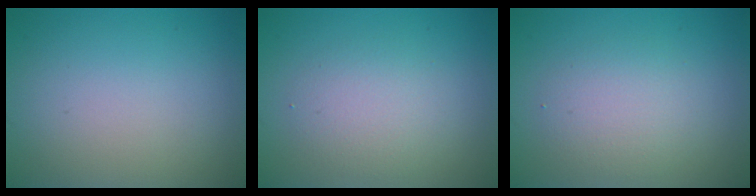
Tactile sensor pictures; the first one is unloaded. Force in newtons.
{"total": 2.9, "press": 2.9, "slide": 0.2}
{"total": 2.8, "press": 2.8, "slide": 0.2}